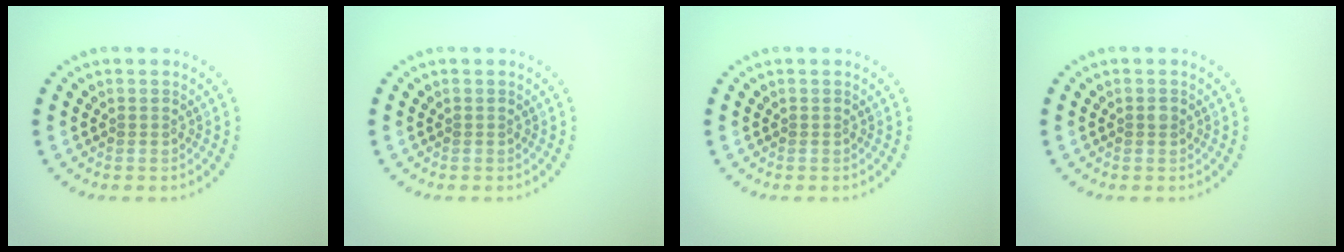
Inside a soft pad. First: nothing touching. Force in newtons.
{"total": 0.0}
{"total": 0.0}
{"total": 0.6, "press": 0.6, "slide": 0.1}